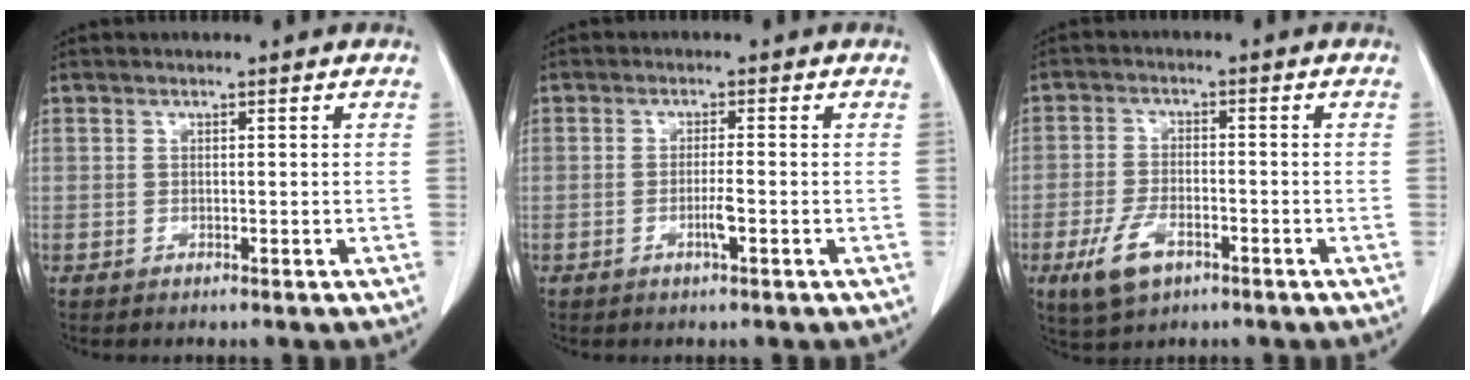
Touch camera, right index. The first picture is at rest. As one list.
[{"total": 2.3, "force": [-0.9, -0.1, 2.1], "torque": [-0.040, -0.002, -0.017]}, {"total": 6.5, "force": [-3.5, 3.0, 4.6], "torque": [-0.097, -0.007, -0.060]}]